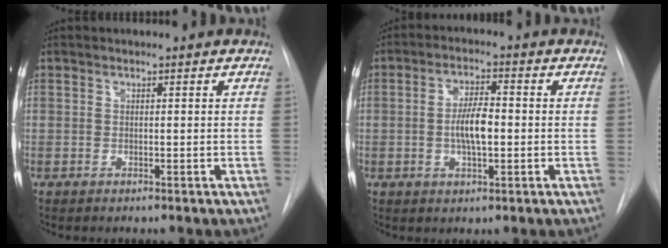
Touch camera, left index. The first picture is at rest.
{"total": 5.8, "force": [-0.6, 1.7, 5.5], "torque": [-0.106, 0.004, -0.013]}